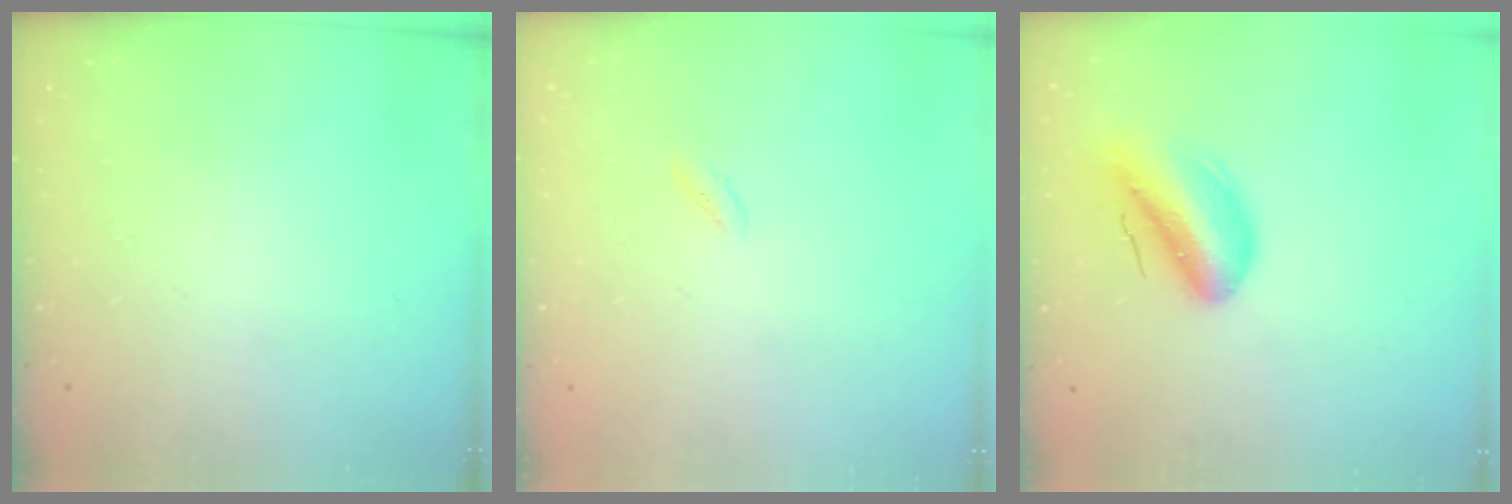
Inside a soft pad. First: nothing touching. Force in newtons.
{"total": 0.6, "press": 0.3, "slide": 0.6}
{"total": 10.9, "press": 10.3, "slide": 3.5}